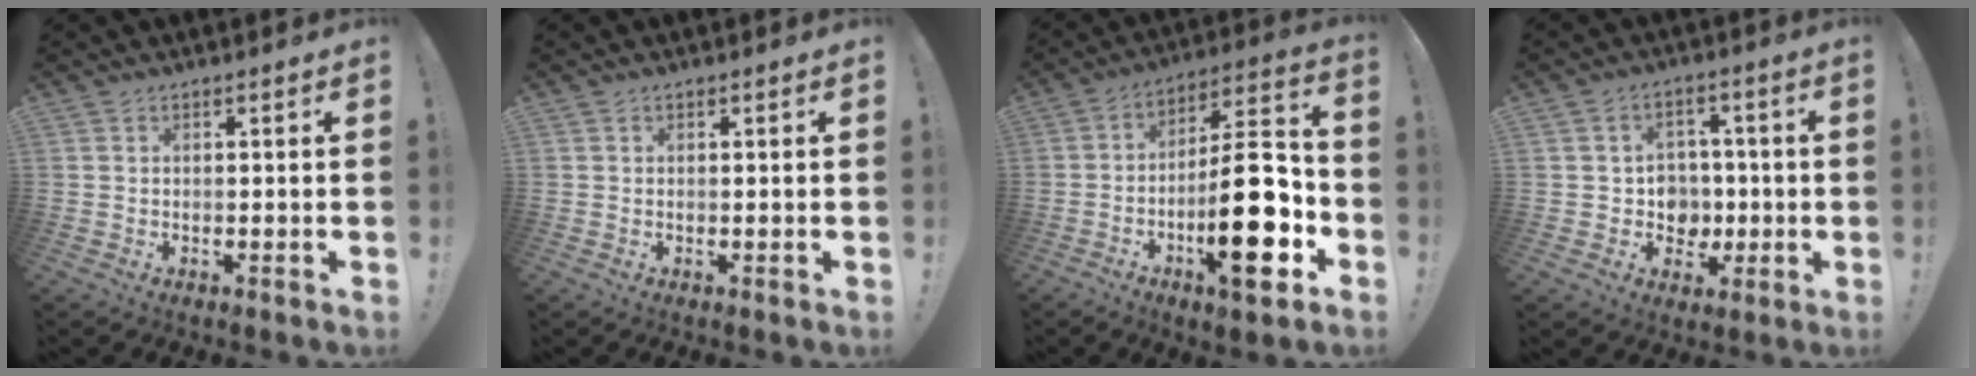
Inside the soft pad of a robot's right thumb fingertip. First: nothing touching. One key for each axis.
{"total": 0.0}
{"total": 21.8, "fx": -6.9, "fy": 6.7, "fz": 19.5, "tx": -0.302, "ty": 0.040, "tz": -0.106}
{"total": 7.7, "fx": -0.4, "fy": 7.5, "fz": 1.8, "tx": -0.023, "ty": -0.001, "tz": 0.002}